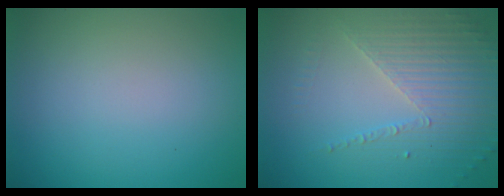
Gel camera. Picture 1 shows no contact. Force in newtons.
{"total": 3.7, "press": 3.3, "slide": 1.5}